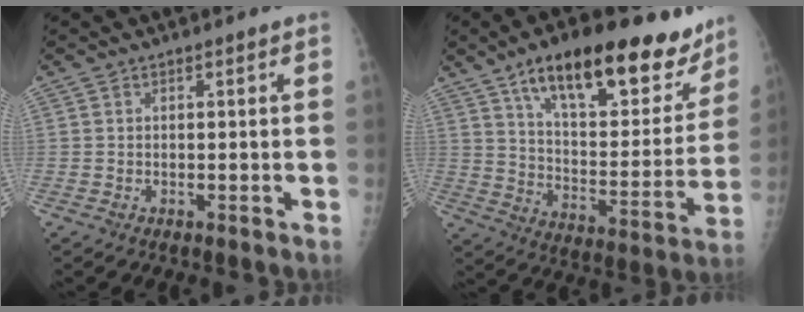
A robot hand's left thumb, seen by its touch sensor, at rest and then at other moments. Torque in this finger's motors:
{"motor_torque": [0.43, 0.39, 1.47, -1.30, 0.13]}